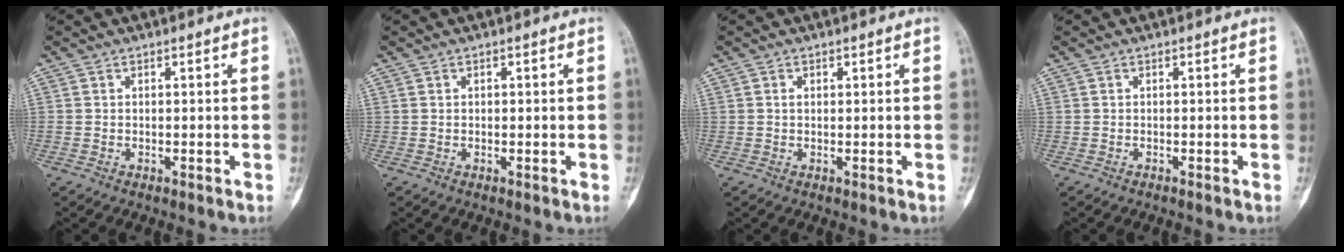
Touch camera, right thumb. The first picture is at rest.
{"total": 0.0}
{"total": 0.8, "force": [0.3, 0.6, 0.5], "torque": [-0.006, 0.003, 0.005]}
{"total": 0.0}